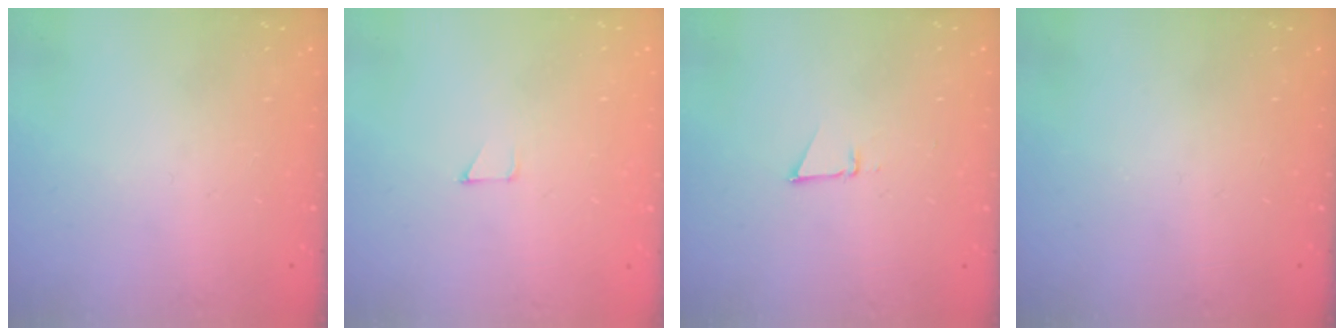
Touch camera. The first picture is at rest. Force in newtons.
{"total": 2.6, "press": 2.6, "slide": 0.2}
{"total": 3.0, "press": 2.9, "slide": 0.8}
{"total": 0.0}